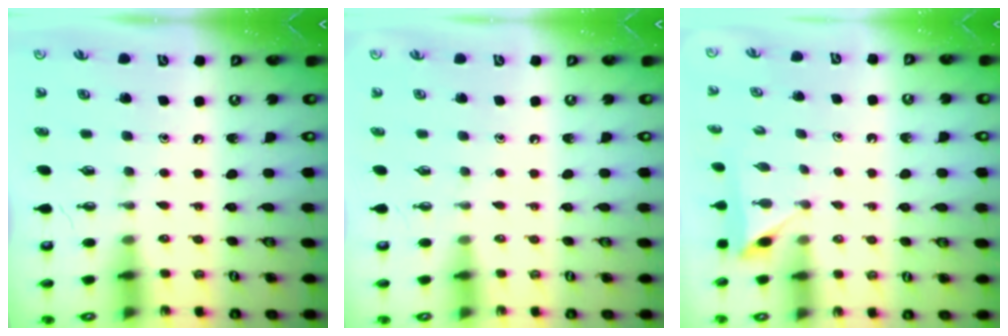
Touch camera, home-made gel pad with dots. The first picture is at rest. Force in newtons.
{"total": 0.0}
{"total": 2.5, "press": 2.5, "slide": 0.3}